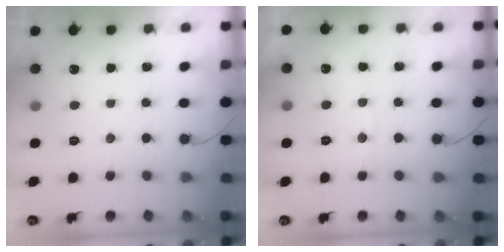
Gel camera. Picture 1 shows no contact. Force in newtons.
{"total": 4.9, "press": 4.8, "slide": 0.7}